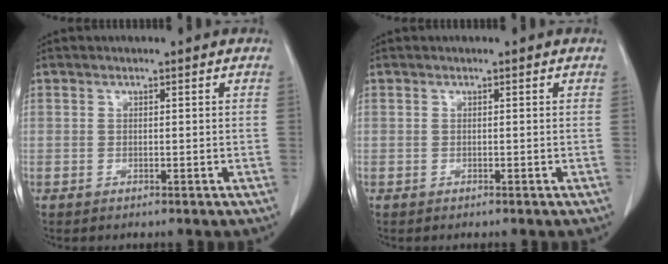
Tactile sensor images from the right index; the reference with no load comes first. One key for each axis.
{"total": 0.0}